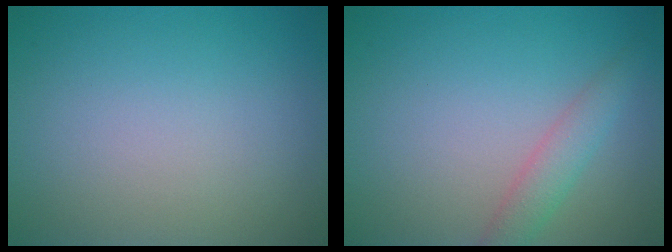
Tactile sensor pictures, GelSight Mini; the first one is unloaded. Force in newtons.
{"total": 2.2, "press": 2.2, "slide": 0.1}